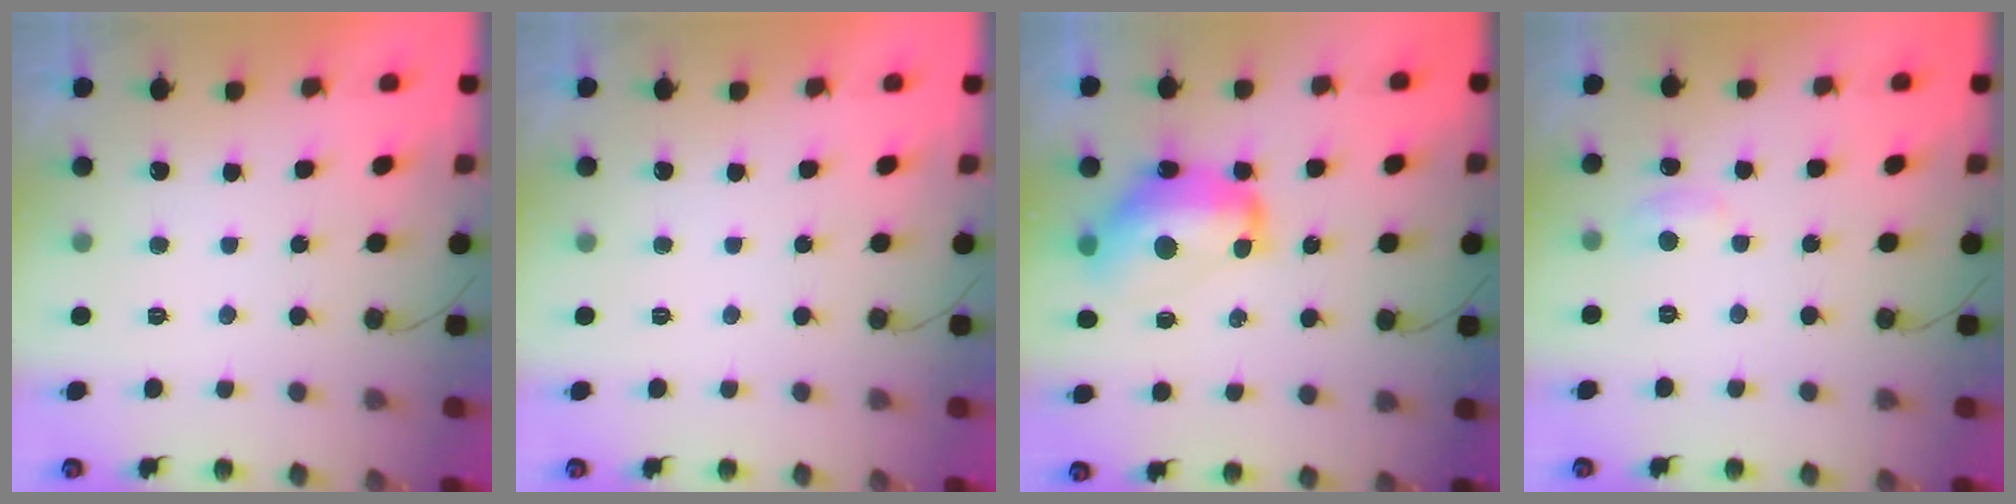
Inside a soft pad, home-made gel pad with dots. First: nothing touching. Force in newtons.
{"total": 0.0}
{"total": 14.2, "press": 14.1, "slide": 1.7}
{"total": 4.4, "press": 4.3, "slide": 0.6}